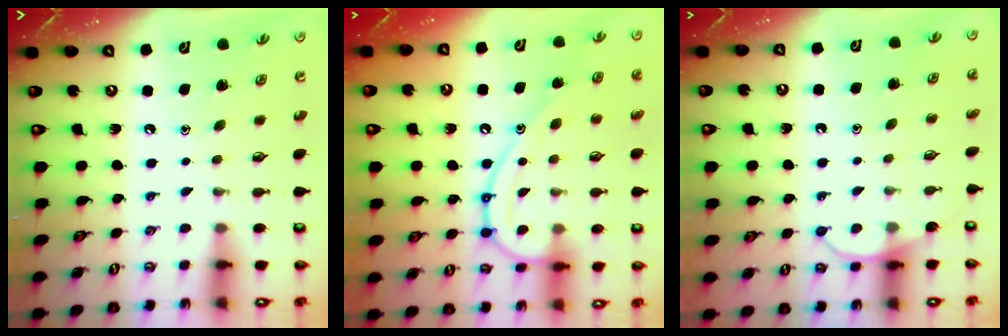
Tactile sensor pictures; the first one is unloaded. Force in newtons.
{"total": 14.2, "press": 14.1, "slide": 1.5}
{"total": 6.6, "press": 6.6, "slide": 0.6}